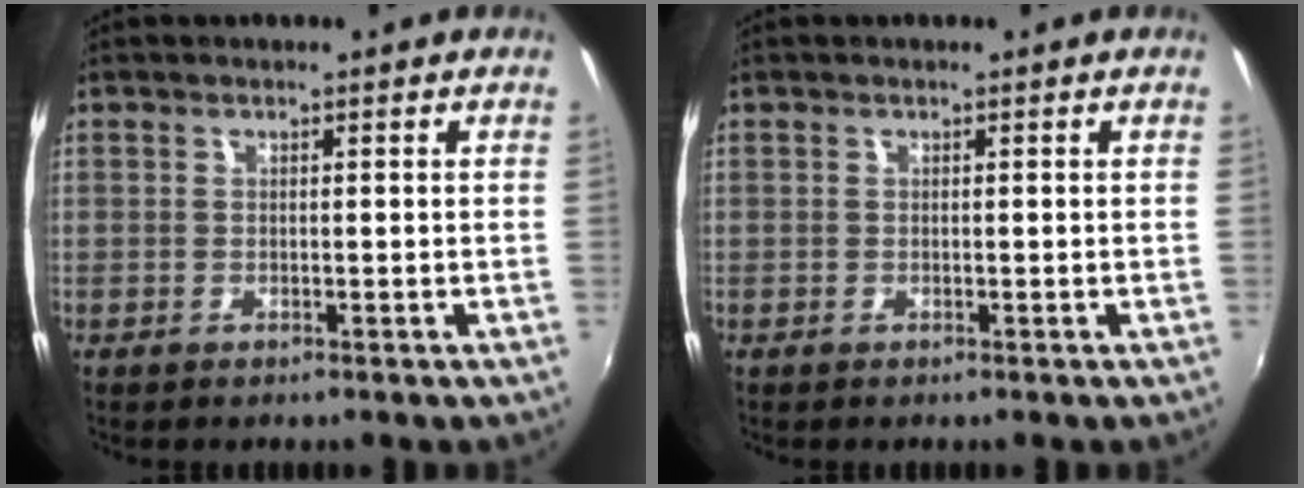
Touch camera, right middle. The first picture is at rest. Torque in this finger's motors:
{"motor_torque": [-0.01, 0.00, 0.00, 0.00]}